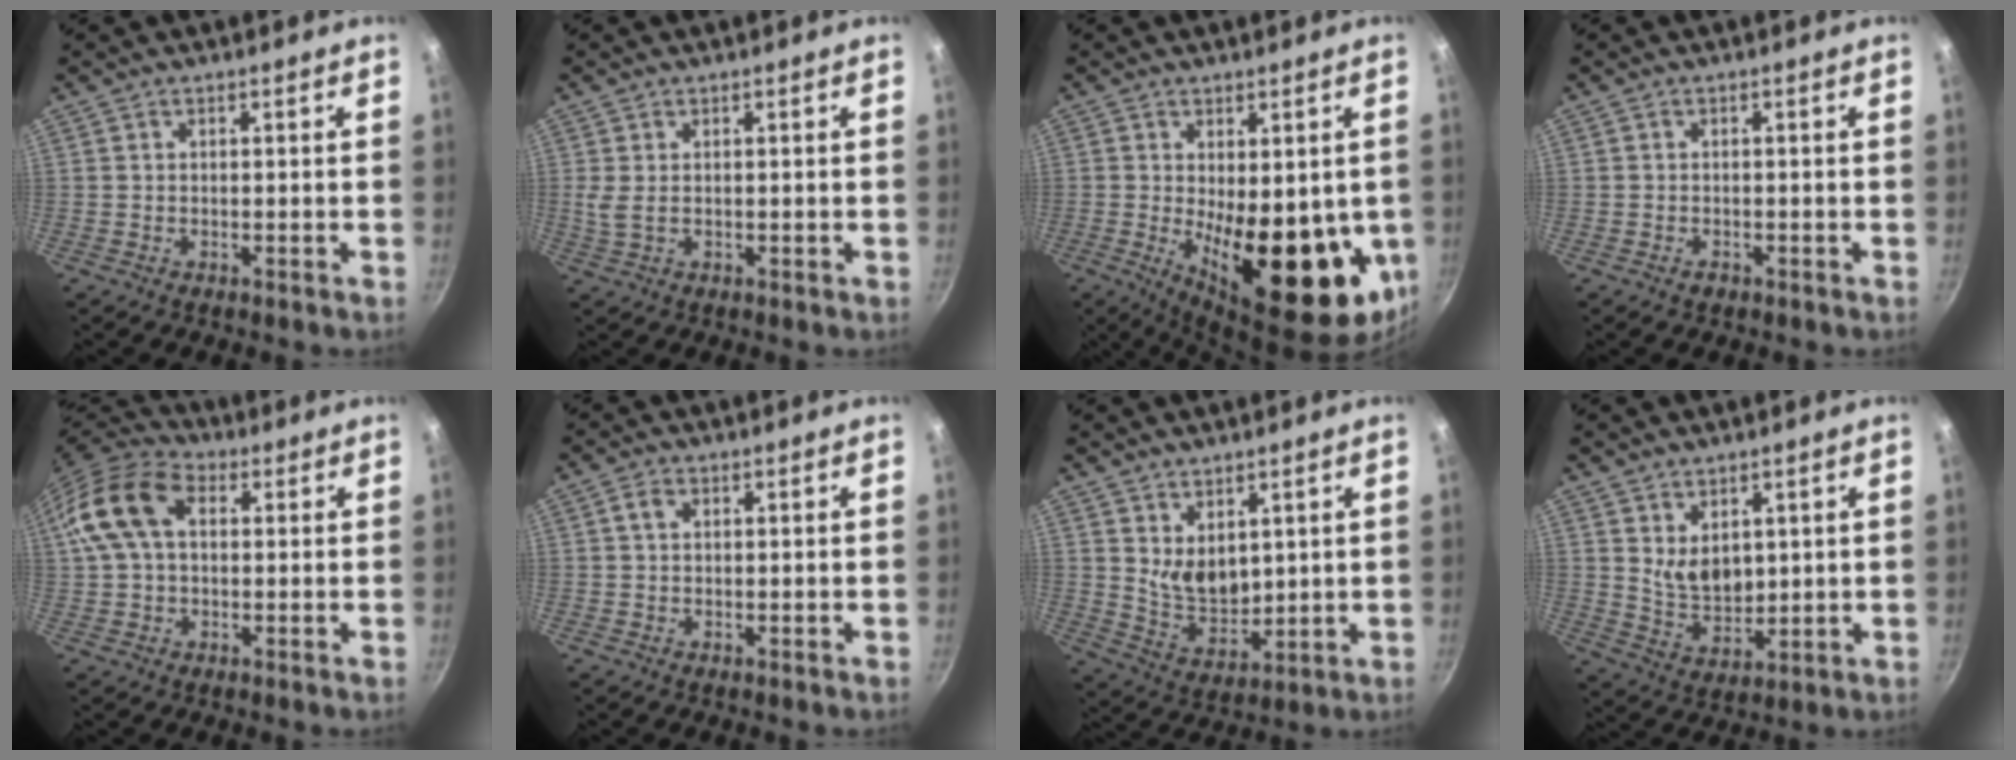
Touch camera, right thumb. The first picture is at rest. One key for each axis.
{"total": 2.6, "fx": 0.4, "fy": 1.4, "fz": 2.2, "tx": -0.041, "ty": -0.002, "tz": 0.012}
{"total": 20.2, "fx": -2.5, "fy": 8.8, "fz": 18.0, "tx": -0.221, "ty": -0.037, "tz": -0.018}
{"total": 1.2, "fx": -0.7, "fy": 0.8, "fz": 0.5, "tx": -0.007, "ty": 0.004, "tz": -0.011}
{"total": 12.8, "fx": 2.6, "fy": 8.3, "fz": 9.3, "tx": -0.163, "ty": 0.026, "tz": 0.030}
{"total": 2.0, "fx": 0.5, "fy": 1.4, "fz": 1.3, "tx": -0.022, "ty": 0.004, "tz": 0.008}
{"total": 7.3, "fx": 3.2, "fy": 4.5, "fz": 4.8, "tx": -0.064, "ty": -0.033, "tz": 0.074}
{"total": 8.8, "fx": 0.6, "fy": 7.3, "fz": 4.8, "tx": -0.041, "ty": 0.000, "tz": 0.014}